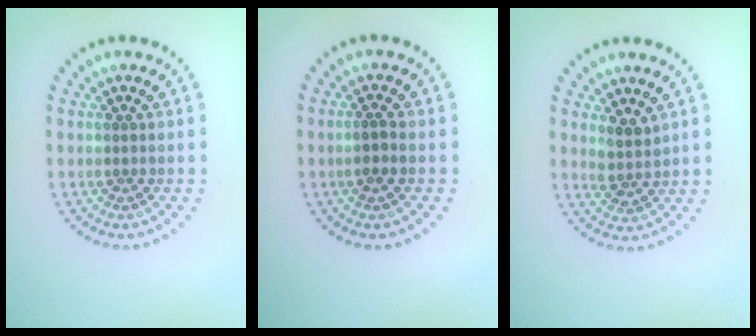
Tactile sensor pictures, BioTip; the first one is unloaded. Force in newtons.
{"total": 1.1, "press": 0.9, "slide": 0.7}
{"total": 1.9, "press": 1.6, "slide": 1.1}